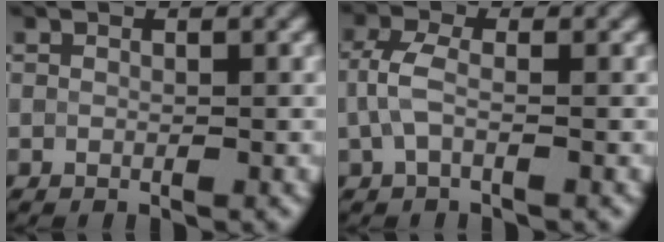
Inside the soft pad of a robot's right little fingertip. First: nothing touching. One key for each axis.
{"total": 2.6, "fx": -0.2, "fy": 1.2, "fz": 2.3, "tx": -0.057, "ty": 0.005, "tz": -0.010}